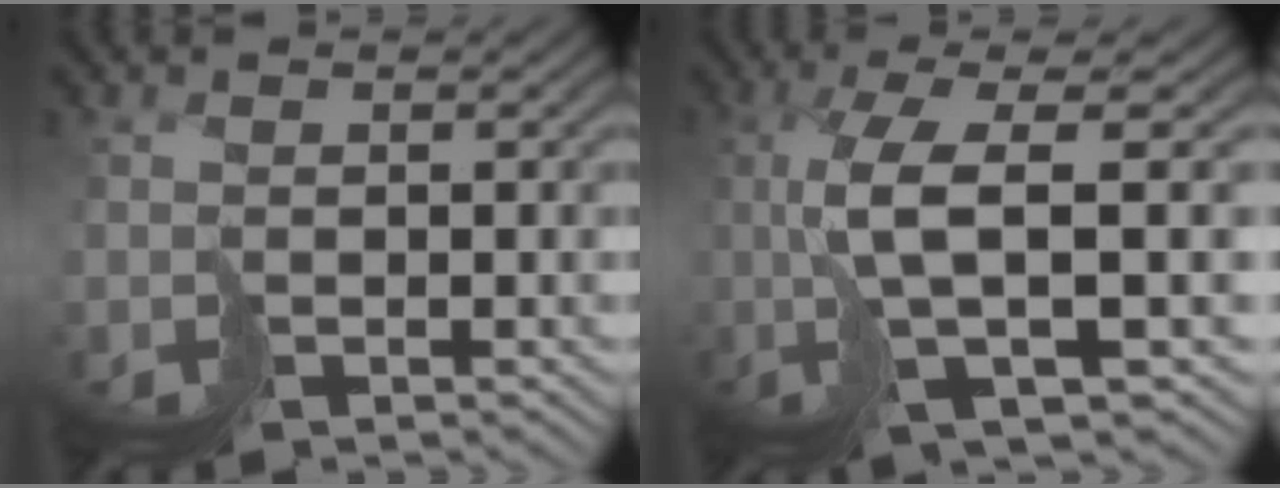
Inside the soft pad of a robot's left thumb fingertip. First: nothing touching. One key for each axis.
{"total": 9.7, "fx": -0.4, "fy": 2.7, "fz": 9.4, "tx": -0.173, "ty": 0.007, "tz": -0.015}